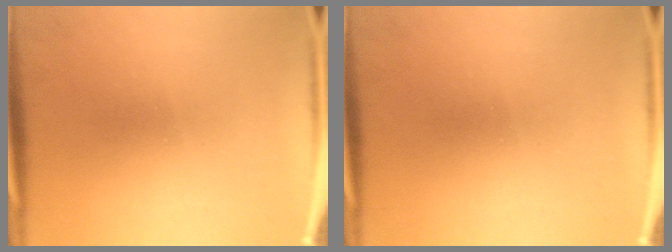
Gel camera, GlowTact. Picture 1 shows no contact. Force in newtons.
{"total": 0.0}